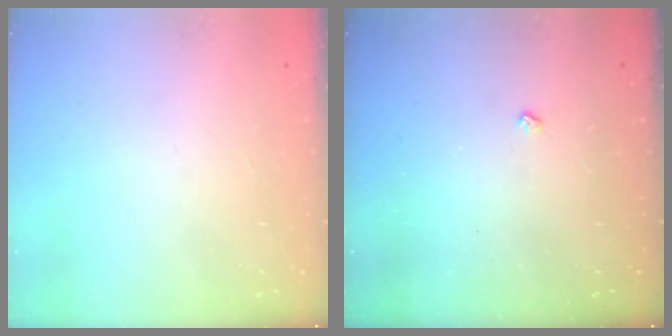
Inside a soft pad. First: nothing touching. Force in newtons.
{"total": 2.1, "press": 2.1, "slide": 0.4}